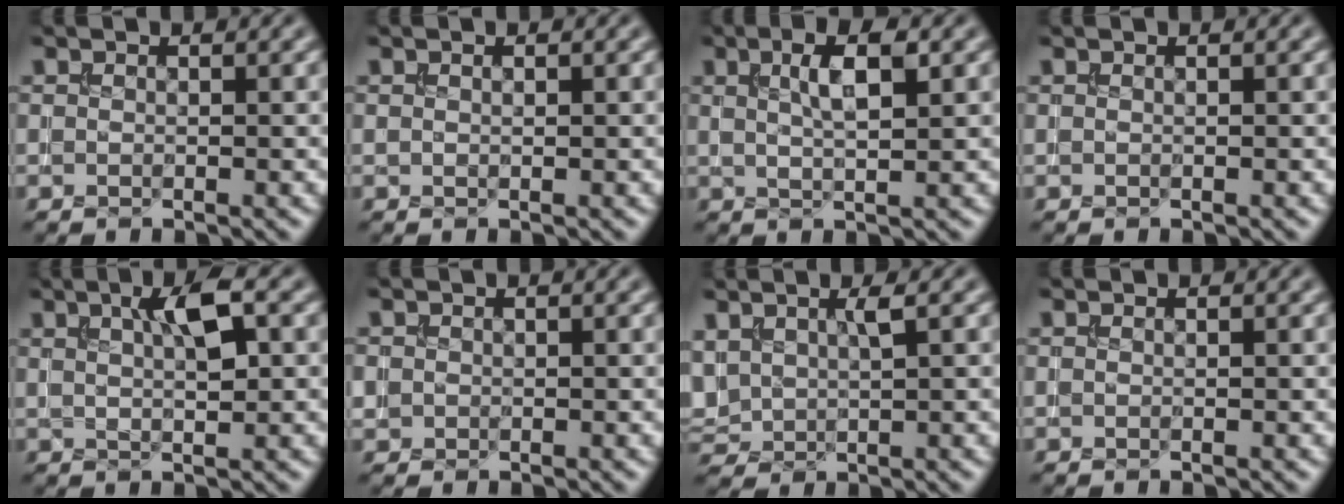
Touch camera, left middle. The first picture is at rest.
{"total": 0.5, "force": [0.2, 0.2, 0.4], "torque": [-0.008, 0.001, 0.003]}
{"total": 3.5, "force": [1.3, 1.0, 3.1], "torque": [-0.053, 0.009, 0.022]}
{"total": 0.0}
{"total": 4.0, "force": [1.5, 1.0, 3.6], "torque": [-0.061, 0.005, 0.026]}
{"total": 0.9, "force": [0.0, 0.9, 0.2], "torque": [0.002, -0.002, -0.003]}
{"total": 2.9, "force": [1.2, 1.5, 2.1], "torque": [-0.054, 0.004, 0.029]}
{"total": 0.0}